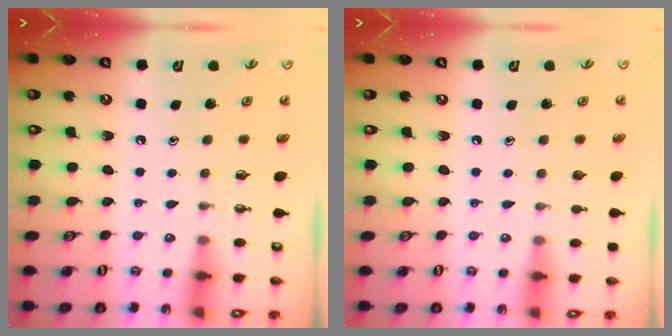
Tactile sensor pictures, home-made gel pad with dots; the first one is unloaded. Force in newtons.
{"total": 0.0}